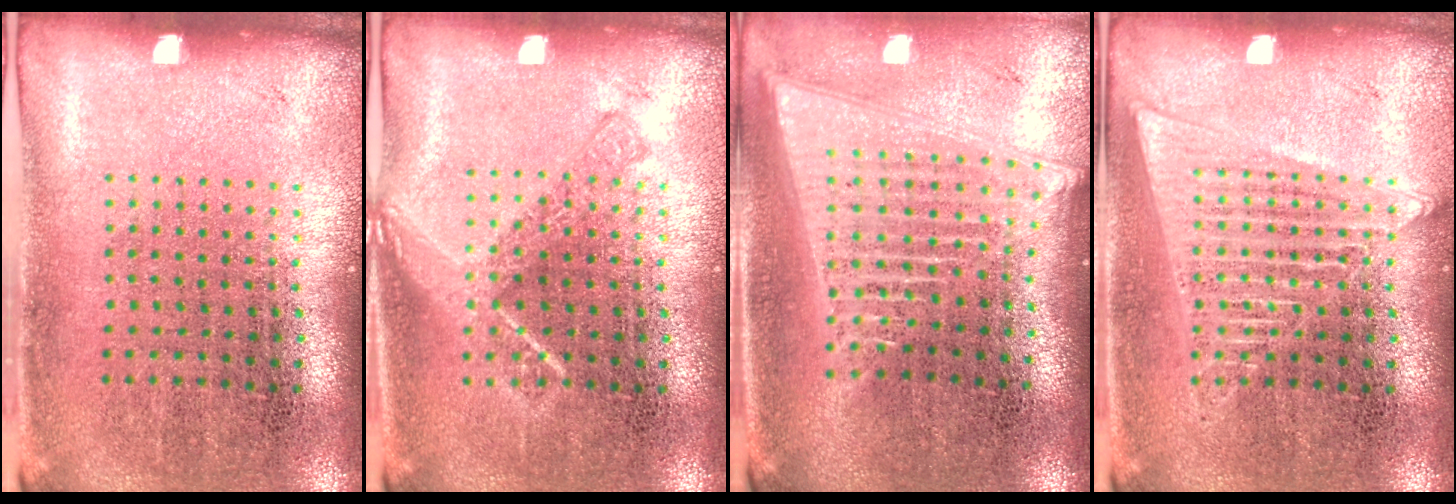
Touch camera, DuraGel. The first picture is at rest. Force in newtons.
{"total": 2.1, "press": 2.0, "slide": 0.2}
{"total": 2.1, "press": 1.8, "slide": 1.1}
{"total": 2.2, "press": 2.2, "slide": 0.2}